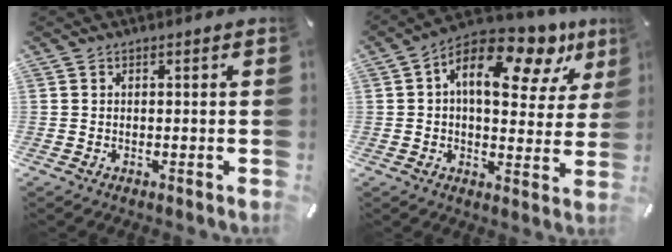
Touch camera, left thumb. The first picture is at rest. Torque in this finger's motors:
{"motor_torque": [0.76, 0.81, 1.88, -0.89, 0.38]}